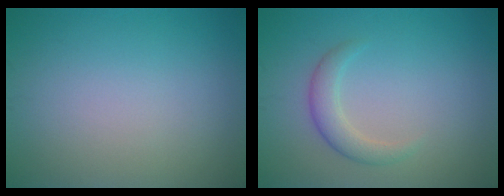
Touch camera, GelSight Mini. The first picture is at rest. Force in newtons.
{"total": 2.2, "press": 2.2, "slide": 0.1}